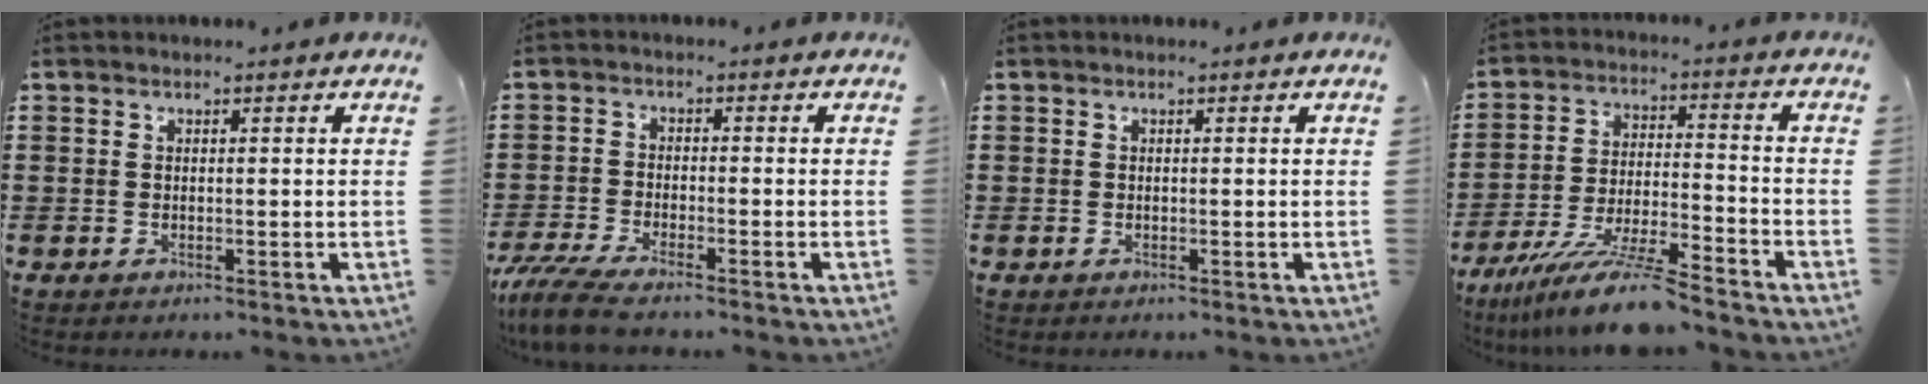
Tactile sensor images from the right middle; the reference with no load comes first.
{"total": 4.7, "force": [-4.2, 0.2, 2.2], "torque": [-0.066, -0.020, -0.086]}
{"total": 0.0}
{"total": 11.0, "force": [-9.4, 0.2, 5.7], "torque": [-0.107, 0.007, -0.181]}